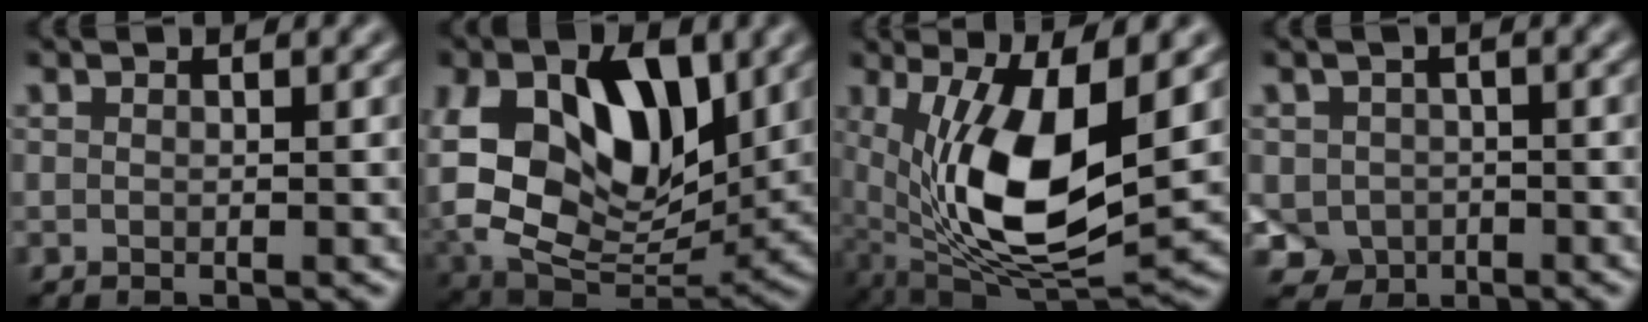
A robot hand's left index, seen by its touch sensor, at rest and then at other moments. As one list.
[{"total": 14.7, "force": [2.5, 9.9, 10.5], "torque": [-0.188, -0.006, 0.061]}, {"total": 11.4, "force": [0.7, 4.4, 10.4], "torque": [-0.196, -0.021, 0.020]}, {"total": 3.1, "force": [-1.0, 2.6, 1.2], "torque": [-0.020, -0.011, -0.017]}]